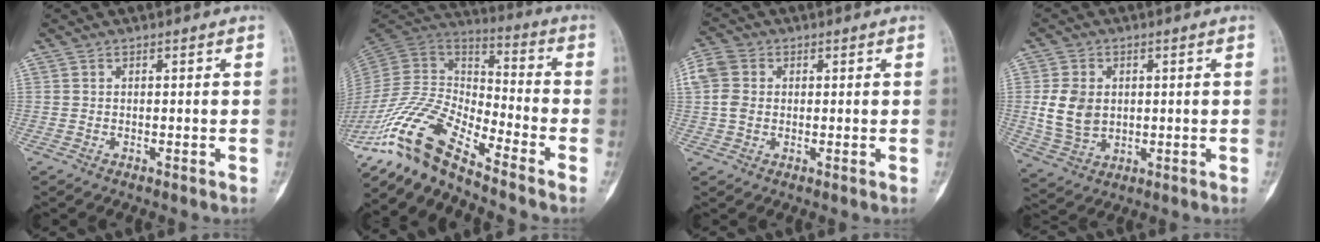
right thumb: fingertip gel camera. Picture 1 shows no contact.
{"total": 14.3, "force": [-12.0, 2.6, 7.3], "torque": [-0.151, 0.080, -0.241]}
{"total": 5.5, "force": [0.7, 4.5, 3.2], "torque": [-0.074, 0.012, 0.008]}
{"total": 8.6, "force": [0.8, 6.5, 5.6], "torque": [-0.090, -0.006, 0.025]}